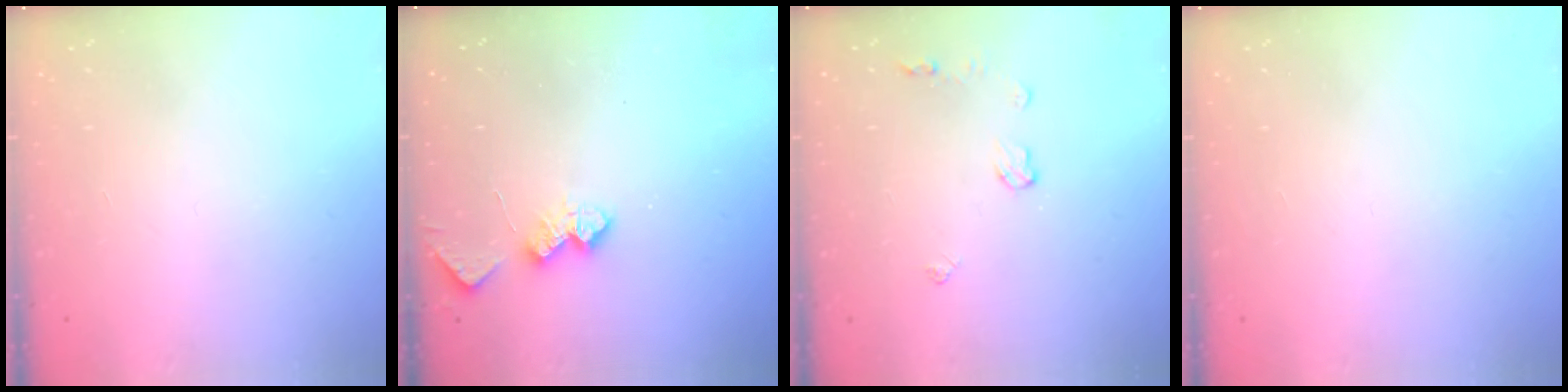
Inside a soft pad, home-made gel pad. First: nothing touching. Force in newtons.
{"total": 6.2, "press": 6.1, "slide": 0.7}
{"total": 4.9, "press": 4.8, "slide": 0.7}
{"total": 0.0}